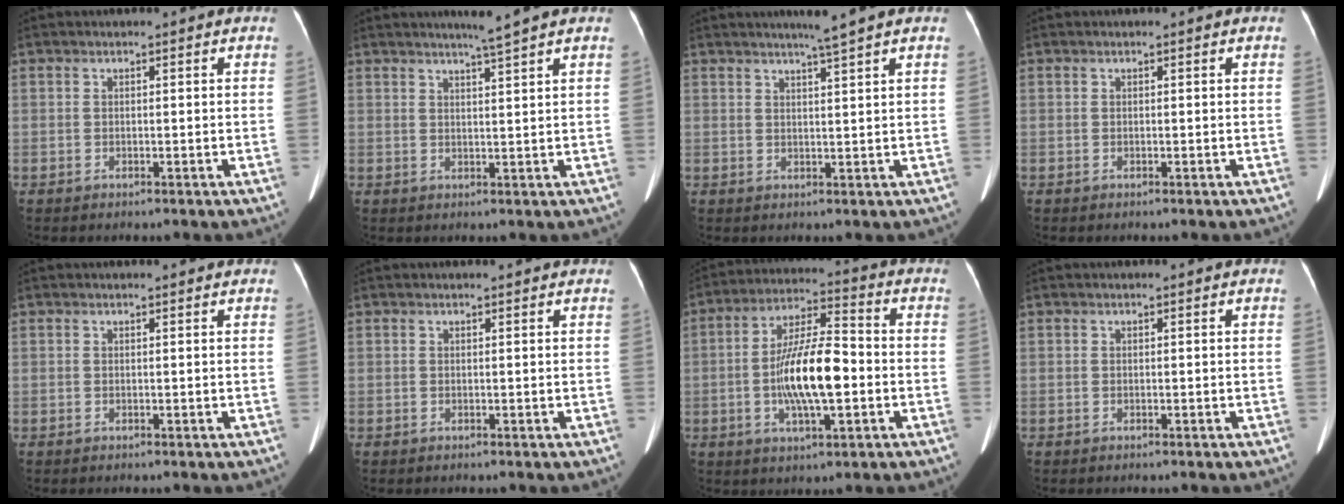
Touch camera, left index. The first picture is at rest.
{"total": 3.2, "force": [2.5, -1.2, 1.5], "torque": [-0.024, -0.007, 0.045]}
{"total": 3.2, "force": [2.5, -1.1, 1.7], "torque": [-0.028, -0.005, 0.044]}
{"total": 0.0}
{"total": 0.6, "force": [0.6, 0.0, 0.1], "torque": [-0.010, 0.003, 0.004]}
{"total": 1.0, "force": [0.9, 0.0, 0.2], "torque": [-0.012, 0.003, 0.007]}
{"total": 12.5, "force": [-2.2, 3.1, 11.9], "torque": [-0.230, 0.007, -0.036]}
{"total": 0.0}